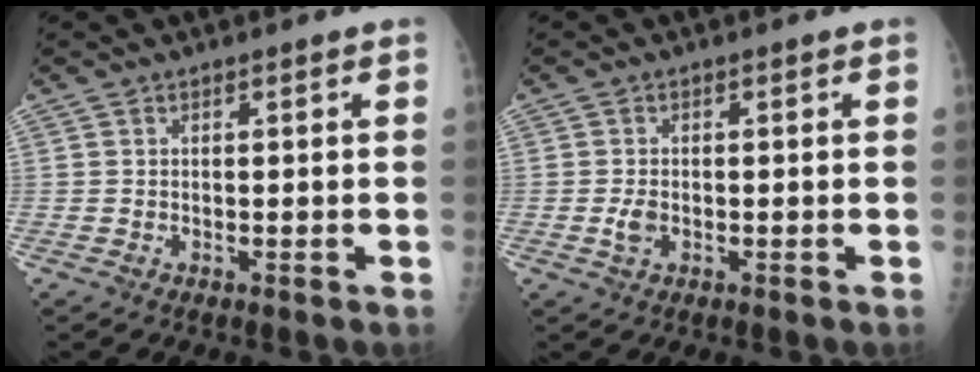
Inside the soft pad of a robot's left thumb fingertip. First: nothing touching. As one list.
[{"total": 2.2, "force": [-0.4, 1.5, 1.7], "torque": [-0.031, 0.000, -0.008]}]